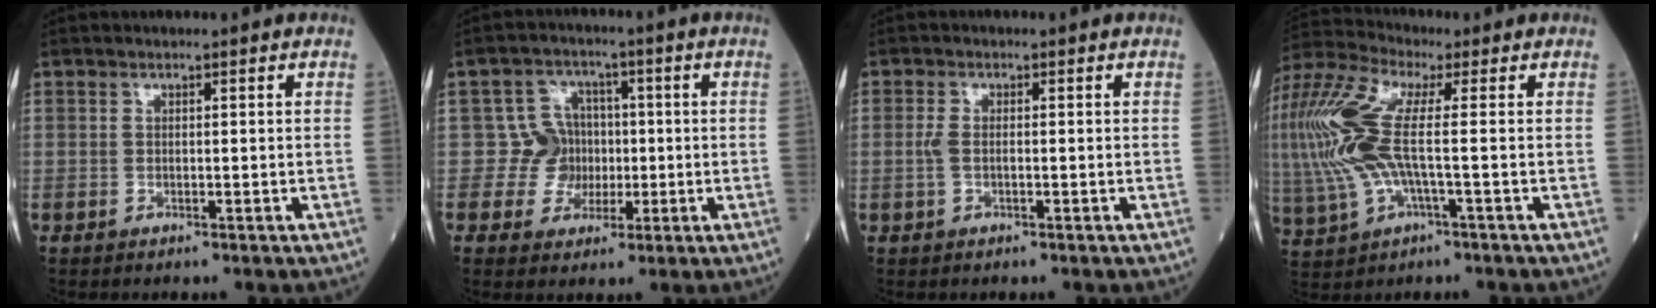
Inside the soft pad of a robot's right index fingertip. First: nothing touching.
{"total": 5.9, "force": [-0.2, 5.9, 0.2], "torque": [0.009, 0.020, -0.004]}
{"total": 1.9, "force": [-0.2, 0.9, 1.7], "torque": [-0.047, 0.003, -0.003]}
{"total": 14.6, "force": [0.5, 4.0, 14.0], "torque": [-0.344, 0.018, 0.006]}